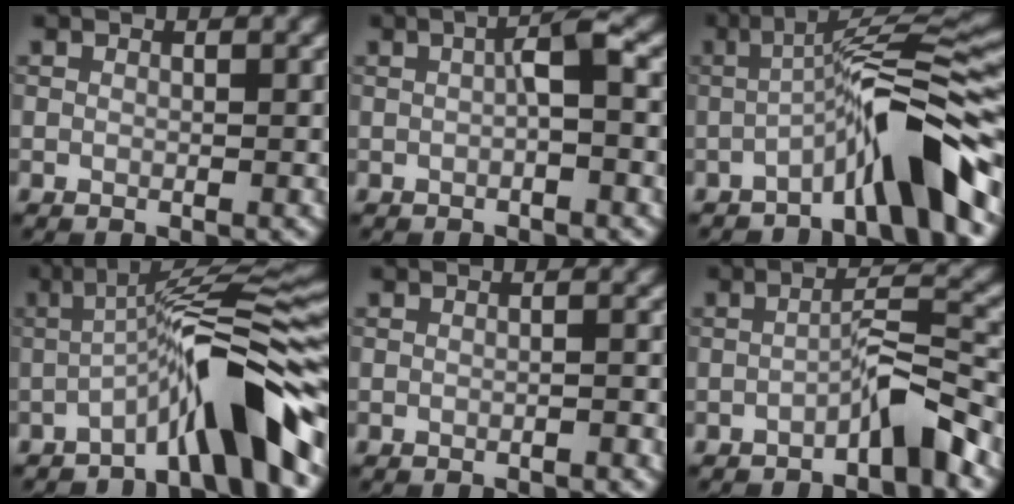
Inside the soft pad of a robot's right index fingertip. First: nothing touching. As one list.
[{"total": 2.2, "force": [-0.1, 0.2, 2.1], "torque": [-0.037, 0.011, -0.003]}, {"total": 7.6, "force": [-3.5, 0.8, 6.7], "torque": [-0.101, 0.030, -0.068]}, {"total": 8.4, "force": [-3.8, 1.0, 7.5], "torque": [-0.105, 0.027, -0.072]}, {"total": 0.7, "force": [-0.5, 0.1, 0.5], "torque": [-0.006, 0.004, -0.010]}, {"total": 3.7, "force": [-2.4, 0.4, 2.8], "torque": [-0.044, 0.021, -0.046]}]